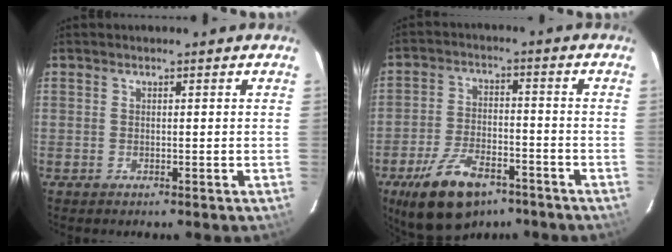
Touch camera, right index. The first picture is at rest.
{"total": 13.8, "force": [-8.9, 6.5, 8.2], "torque": [-0.174, -0.010, -0.149]}